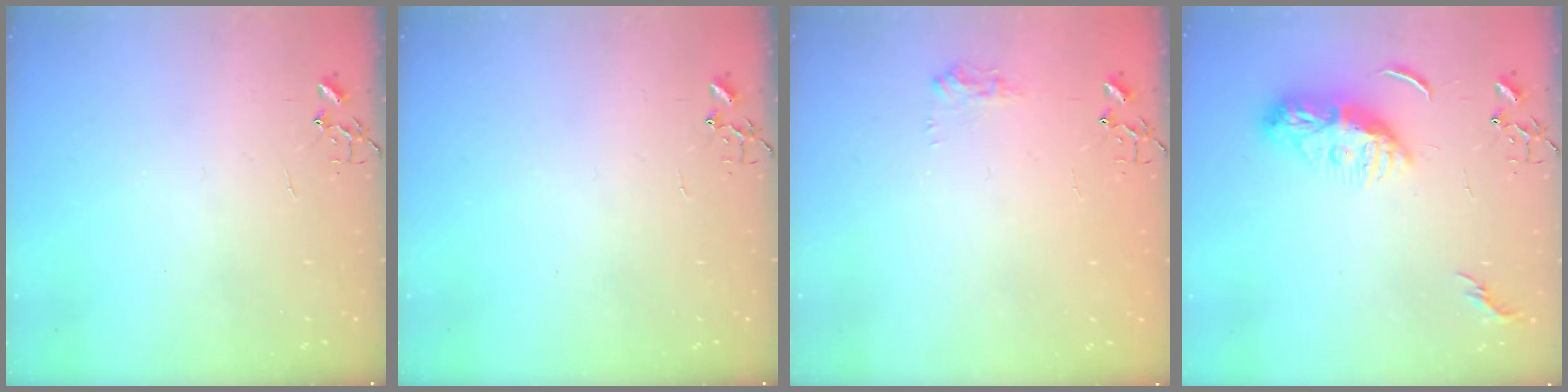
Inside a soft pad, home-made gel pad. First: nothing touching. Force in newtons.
{"total": 0.0}
{"total": 7.6, "press": 7.5, "slide": 0.3}
{"total": 10.2, "press": 10.2, "slide": 0.9}